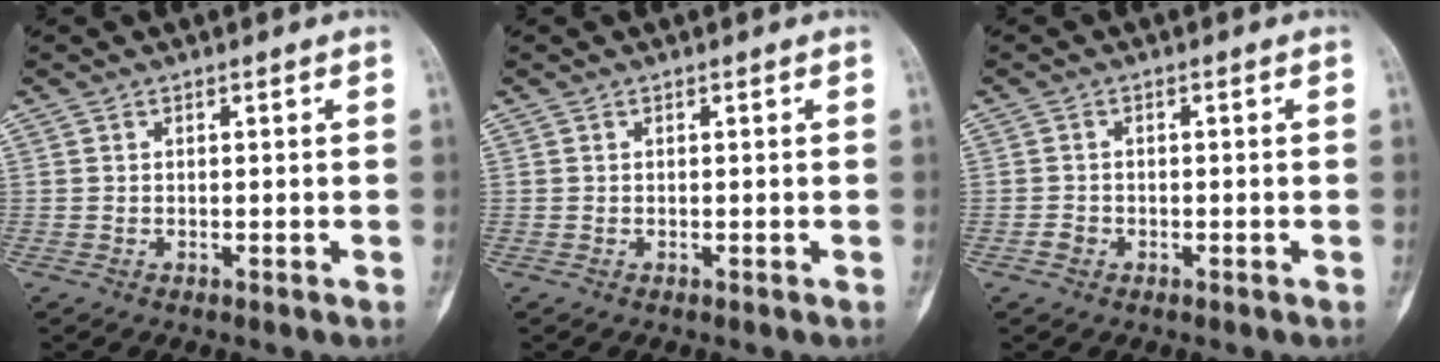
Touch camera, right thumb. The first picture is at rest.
{"total": 0.0}
{"total": 1.4, "force": [-0.8, 1.1, 0.4], "torque": [-0.003, 0.007, -0.017]}